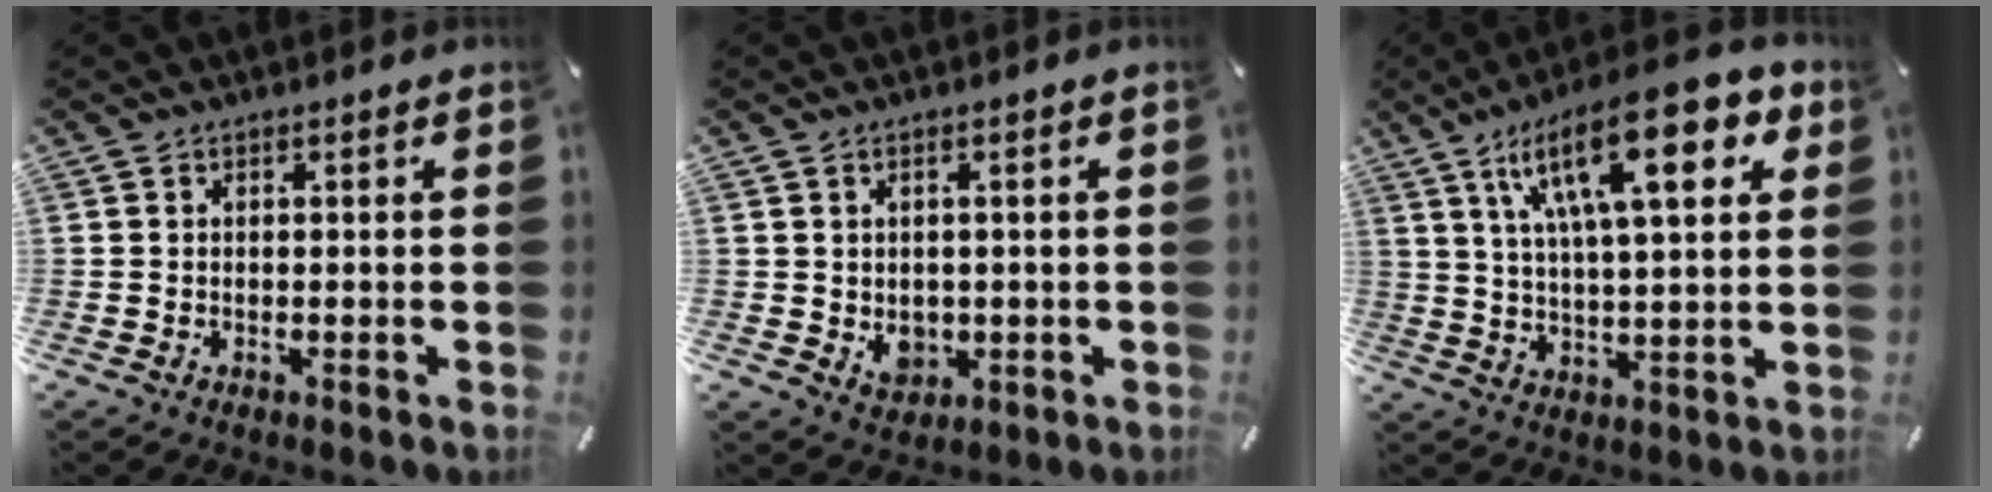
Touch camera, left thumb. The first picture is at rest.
{"total": 4.2, "force": [-0.2, 3.6, 2.1], "torque": [-0.012, -0.003, -0.004]}
{"total": 19.7, "force": [9.9, 6.2, 15.9], "torque": [-0.268, -0.022, 0.154]}